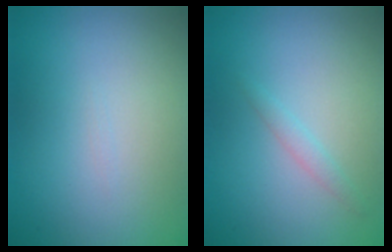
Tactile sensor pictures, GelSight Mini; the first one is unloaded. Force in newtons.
{"total": 1.0, "press": 1.0, "slide": 0.1}